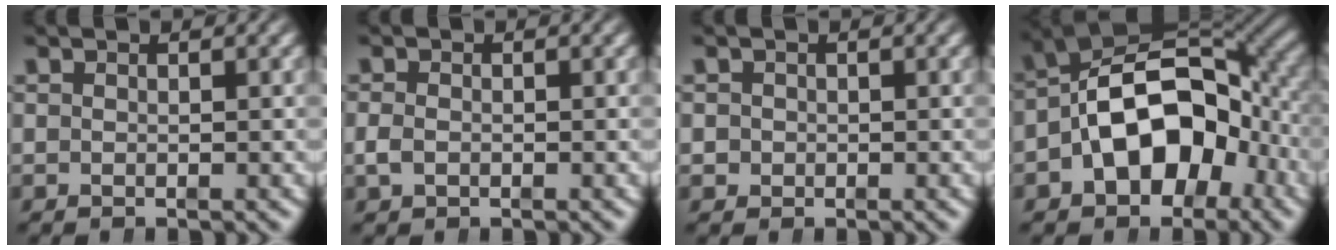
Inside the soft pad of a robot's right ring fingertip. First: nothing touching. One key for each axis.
{"total": 0.9, "fx": -0.7, "fy": 0.5, "fz": 0.5, "tx": -0.015, "ty": -0.003, "tz": -0.008}
{"total": 1.6, "fx": -0.4, "fy": 1.5, "fz": 0.0, "tx": -0.008, "ty": -0.006, "tz": -0.007}
{"total": 12.9, "fx": -0.6, "fy": 9.2, "fz": 9.0, "tx": -0.163, "ty": -0.023, "tz": 0.001}